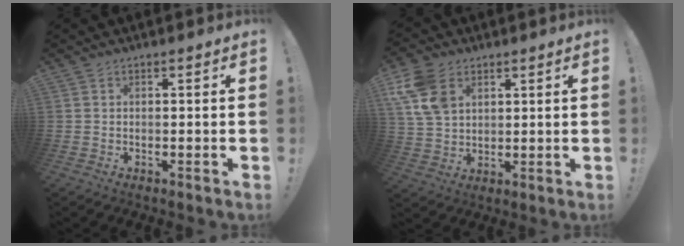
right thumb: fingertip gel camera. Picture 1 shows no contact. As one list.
[{"total": 12.3, "force": [5.5, 8.5, 7.0], "torque": [-0.149, -0.011, 0.110]}]